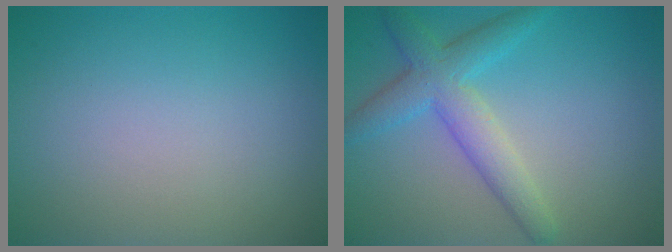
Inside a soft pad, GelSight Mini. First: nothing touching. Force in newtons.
{"total": 4.5, "press": 4.5, "slide": 0.1}